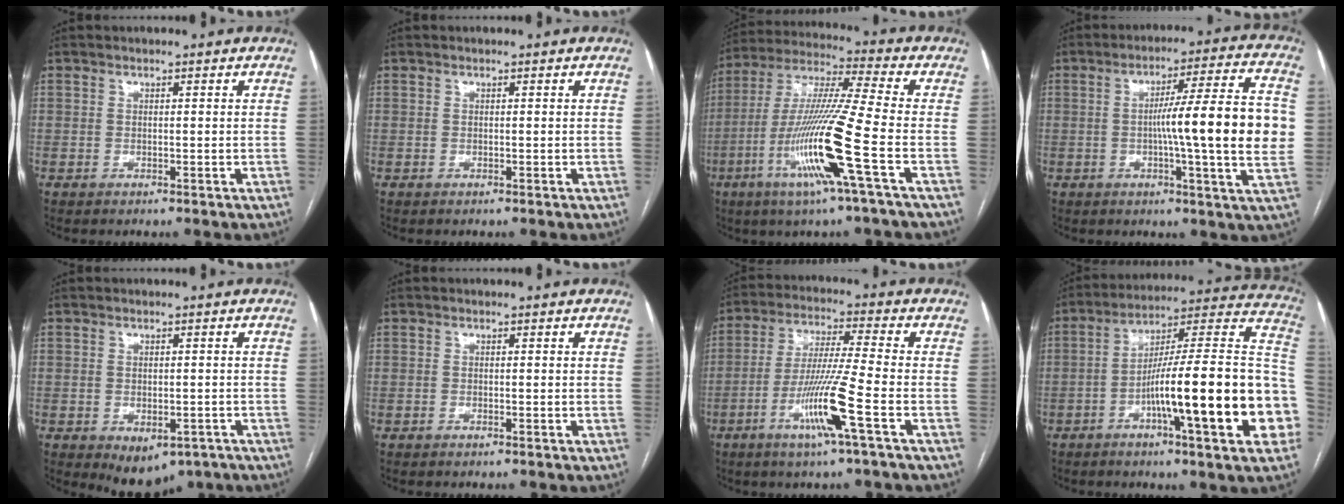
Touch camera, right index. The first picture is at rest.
{"total": 0.0}
{"total": 16.6, "force": [-5.8, -1.3, 15.5], "torque": [-0.313, -0.017, -0.116]}
{"total": 16.7, "force": [-0.5, -0.4, 16.7], "torque": [-0.243, 0.009, -0.015]}
{"total": 7.1, "force": [-4.4, 4.1, 3.8], "torque": [-0.038, -0.001, -0.055]}
{"total": 0.0}
{"total": 11.1, "force": [-4.6, -1.3, 10.0], "torque": [-0.197, -0.014, -0.091]}
{"total": 25.0, "force": [-6.6, 2.0, 24.0], "torque": [-0.268, 0.018, -0.101]}